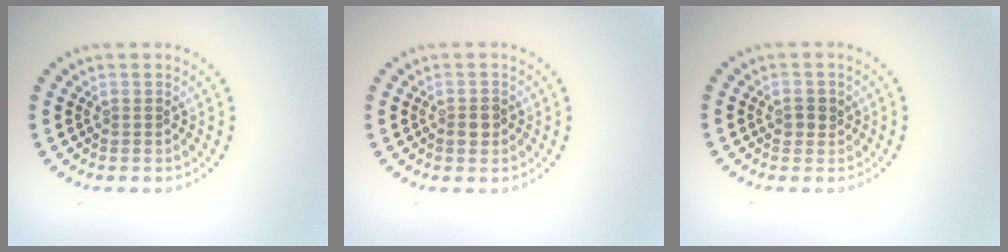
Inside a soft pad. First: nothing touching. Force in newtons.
{"total": 1.4, "press": 1.3, "slide": 0.3}
{"total": 1.4, "press": 1.3, "slide": 0.5}